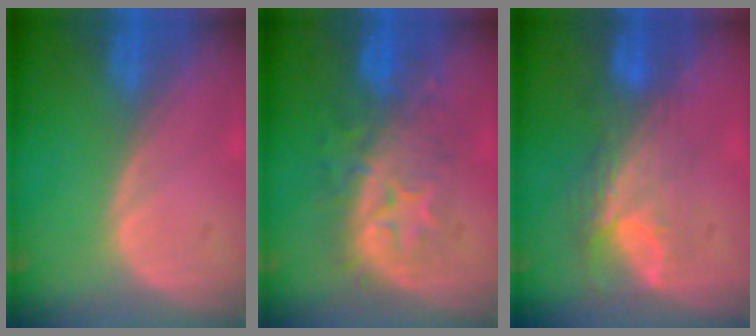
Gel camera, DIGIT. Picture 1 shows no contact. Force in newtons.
{"total": 8.3, "press": 8.1, "slide": 1.5}
{"total": 7.8, "press": 6.7, "slide": 4.1}